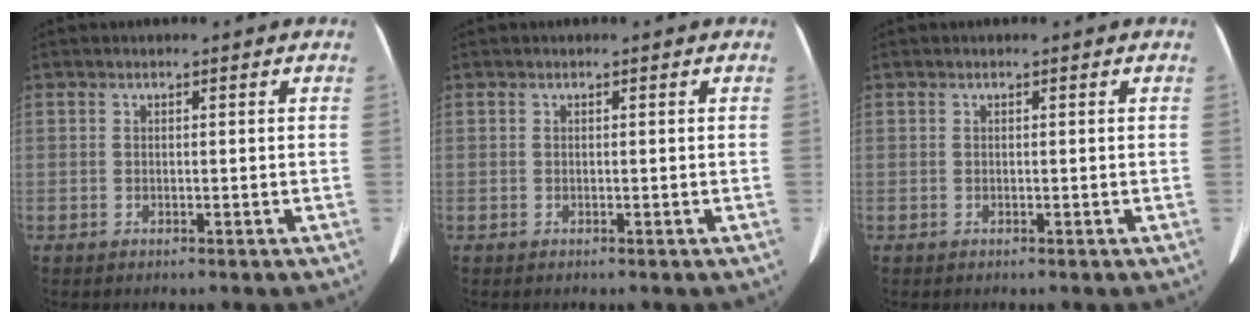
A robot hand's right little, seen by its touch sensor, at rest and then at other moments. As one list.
[{"total": 0.0}, {"total": 0.0}]